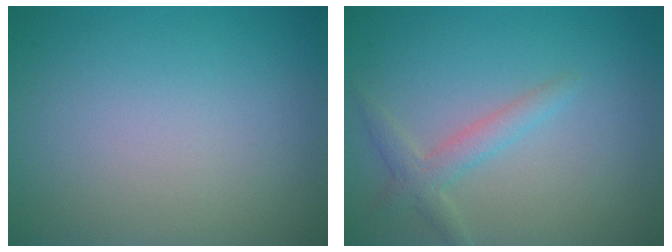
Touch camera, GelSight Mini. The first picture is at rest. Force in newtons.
{"total": 2.2, "press": 2.2, "slide": 0.1}